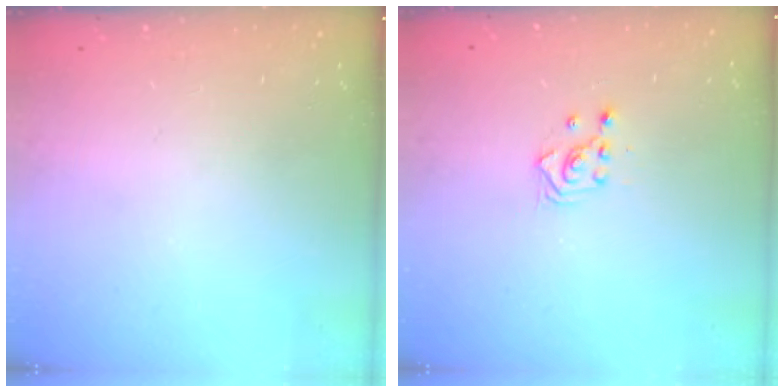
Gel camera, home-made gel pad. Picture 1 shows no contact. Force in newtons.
{"total": 2.3, "press": 2.3, "slide": 0.3}